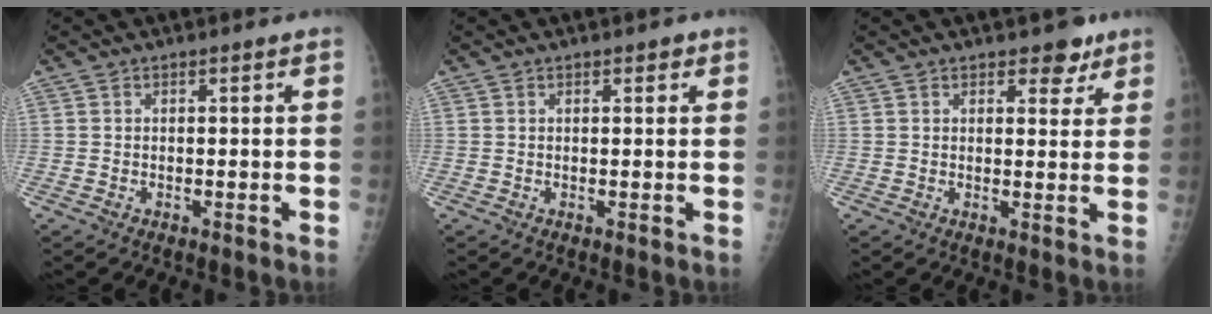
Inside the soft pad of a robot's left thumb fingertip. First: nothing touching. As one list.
[{"total": 1.2, "force": [0.7, 0.6, 0.8], "torque": [-0.003, 0.000, 0.006]}, {"total": 4.1, "force": [2.8, 2.3, 2.0], "torque": [-0.001, -0.013, 0.035]}]